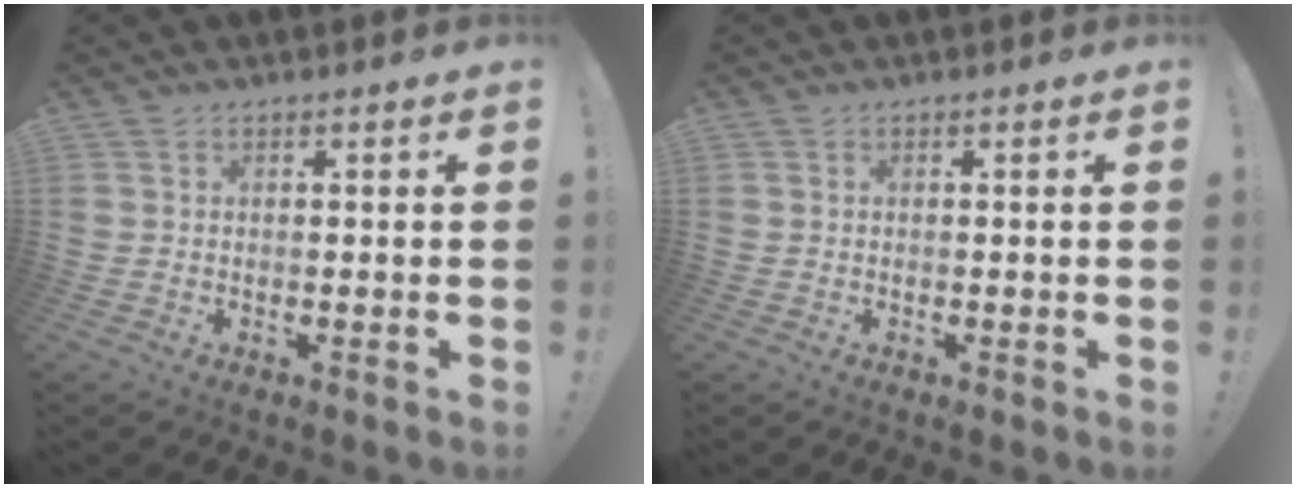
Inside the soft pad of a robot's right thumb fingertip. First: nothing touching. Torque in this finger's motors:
{"motor_torque": [-0.07, 0.13, 0.21, -0.24, 0.08]}